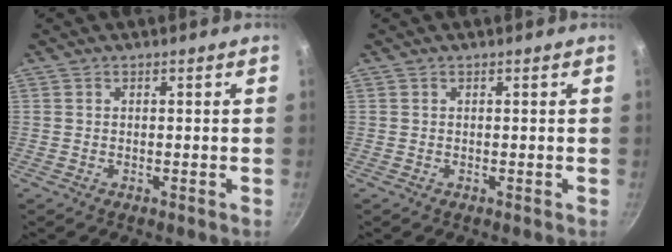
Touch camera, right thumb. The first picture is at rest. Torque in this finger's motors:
{"motor_torque": [0.01, 0.01, 0.00, 0.00, 0.03]}